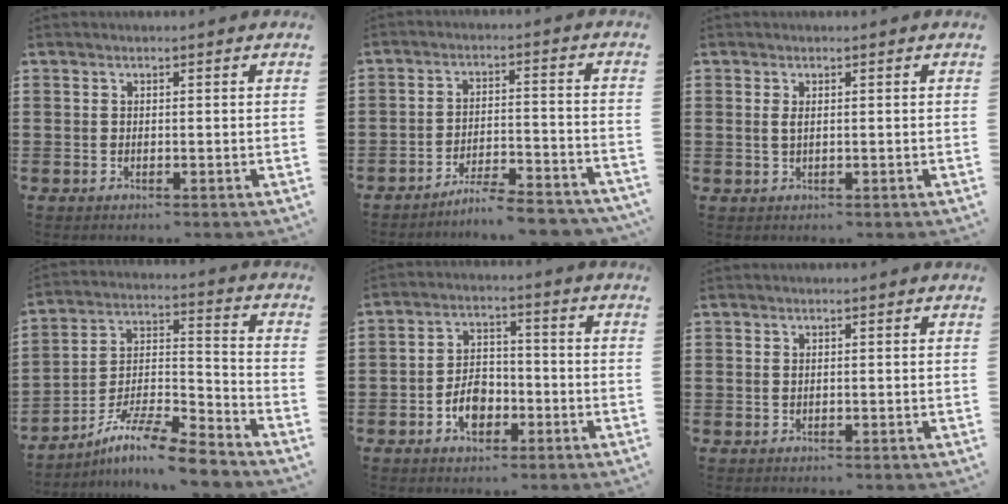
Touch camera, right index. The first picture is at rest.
{"total": 5.6, "force": [-5.3, 0.0, 1.7], "torque": [-0.030, -0.002, -0.104]}
{"total": 1.1, "force": [0.2, 0.5, 1.0], "torque": [-0.021, 0.004, 0.002]}
{"total": 10.1, "force": [-8.7, 1.0, 5.1], "torque": [-0.089, 0.017, -0.170]}
{"total": 5.3, "force": [-2.3, 3.5, 3.2], "torque": [-0.056, 0.004, -0.044]}
{"total": 0.0}